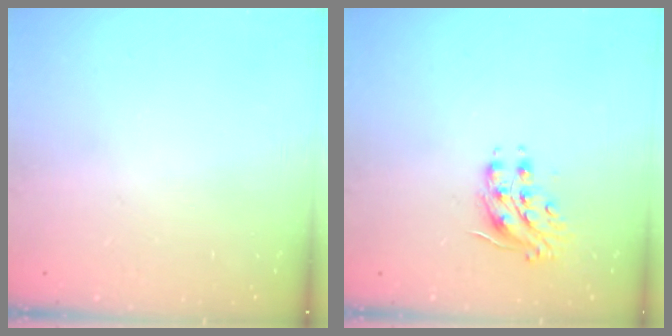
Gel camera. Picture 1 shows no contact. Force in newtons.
{"total": 8.2, "press": 8.2, "slide": 0.4}